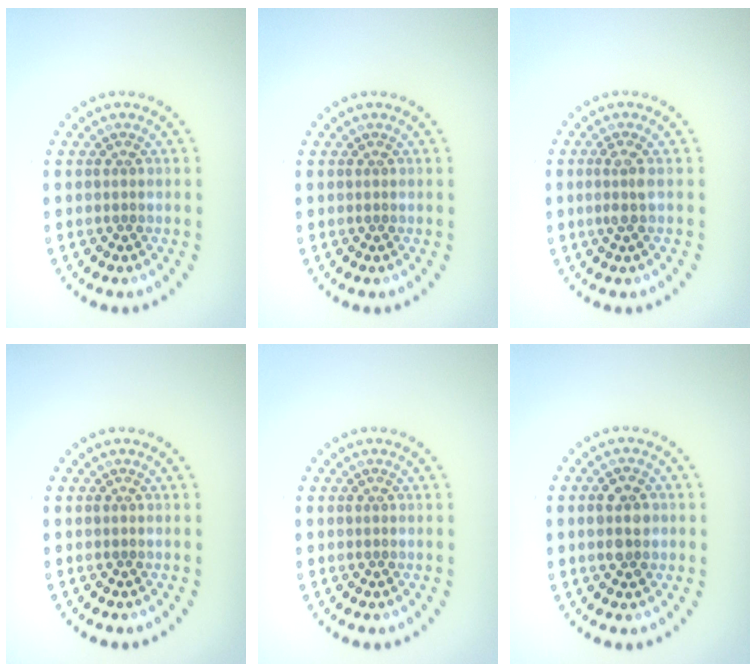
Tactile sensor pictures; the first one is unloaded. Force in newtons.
{"total": 0.0}
{"total": 1.4, "press": 1.1, "slide": 0.9}
{"total": 0.0}
{"total": 0.0}
{"total": 2.9, "press": 2.9, "slide": 0.1}